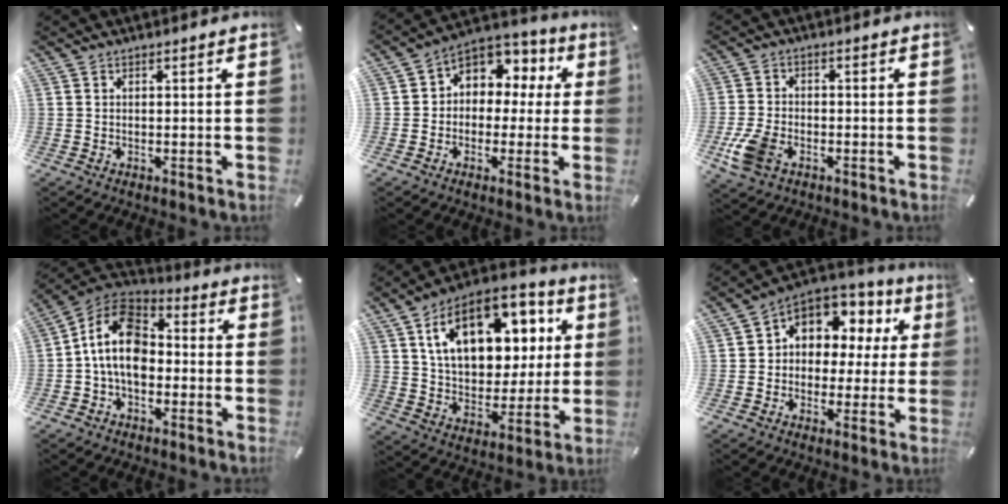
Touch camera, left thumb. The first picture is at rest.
{"total": 7.4, "force": [1.3, 6.8, 2.6], "torque": [-0.042, -0.012, 0.026]}
{"total": 7.7, "force": [-3.2, 5.1, 4.8], "torque": [-0.118, 0.005, -0.060]}
{"total": 12.7, "force": [-1.9, 8.6, 9.1], "torque": [-0.197, 0.015, -0.039]}
{"total": 18.8, "force": [8.0, 12.3, 11.8], "torque": [-0.191, -0.019, 0.142]}
{"total": 8.7, "force": [3.1, 7.5, 3.2], "torque": [-0.055, -0.027, 0.060]}